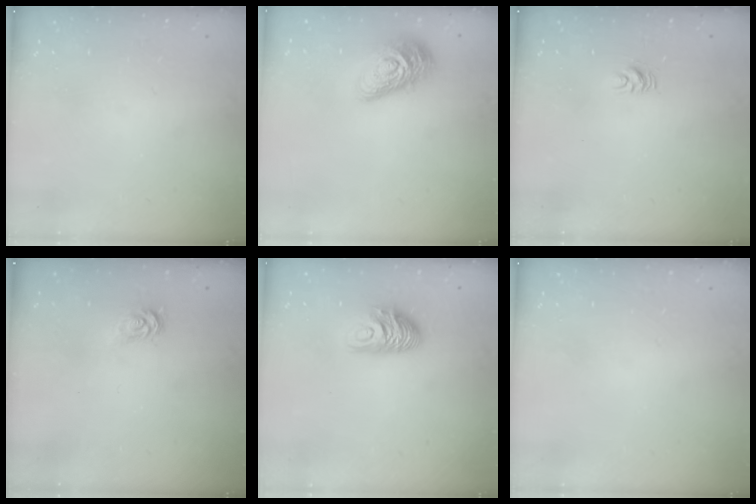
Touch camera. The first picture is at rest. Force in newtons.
{"total": 14.6, "press": 14.6, "slide": 0.8}
{"total": 5.1, "press": 5.1, "slide": 0.5}
{"total": 2.6, "press": 2.6, "slide": 0.4}
{"total": 9.8, "press": 9.8, "slide": 0.9}
{"total": 0.0}